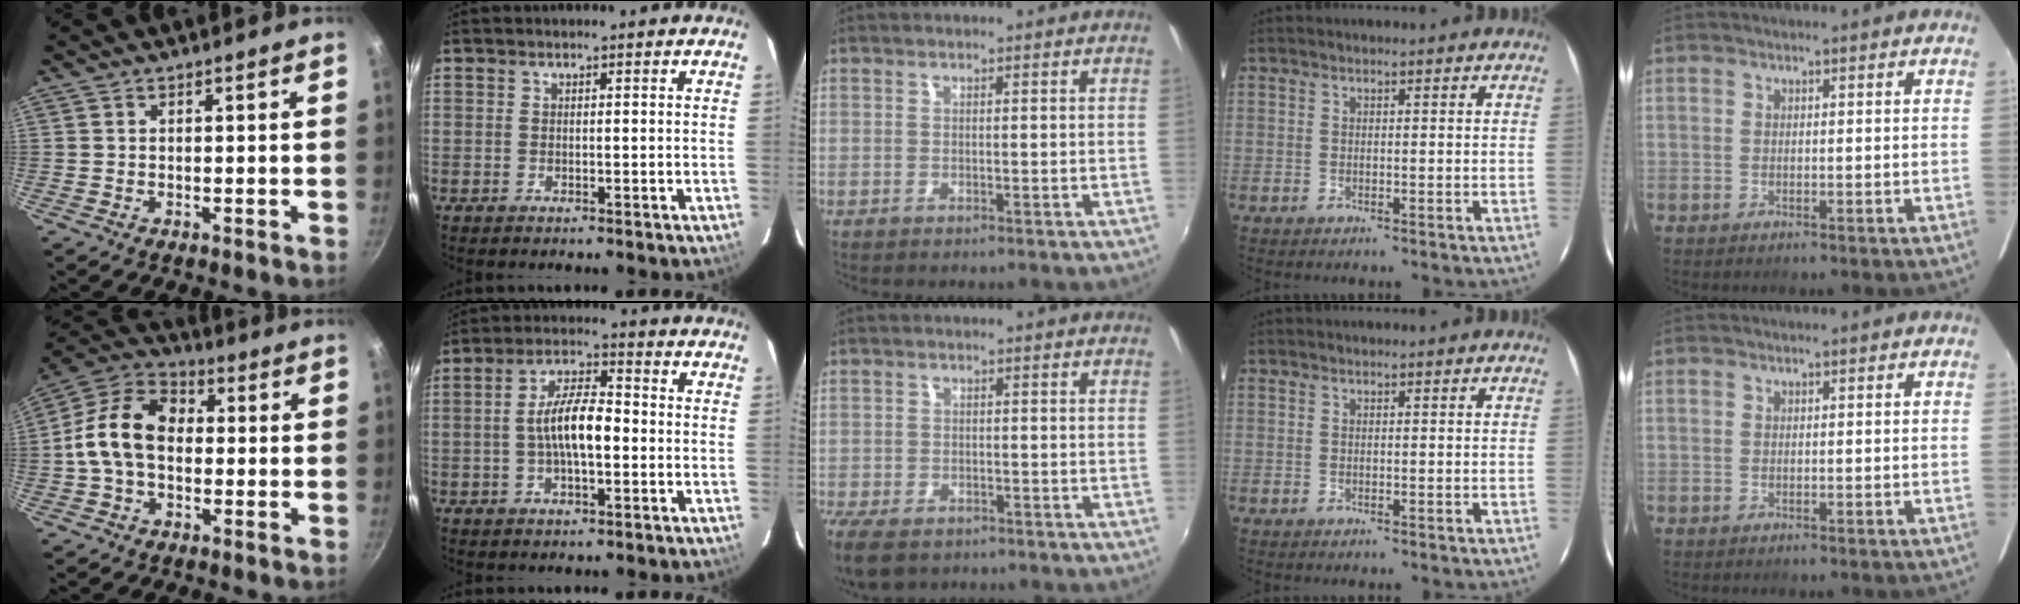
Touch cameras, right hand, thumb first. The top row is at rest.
{"thumb": {"total": 13.1, "force": [-0.3, 9.2, 9.3], "torque": [-0.142, 0.037, -0.028]}, "index": {"total": 8.7, "force": [-1.1, 3.1, 8.0], "torque": [-0.151, 0.012, -0.018]}, "middle": {"total": 7.8, "force": [-5.7, 3.7, 3.9], "torque": [-0.107, -0.031, -0.107]}}